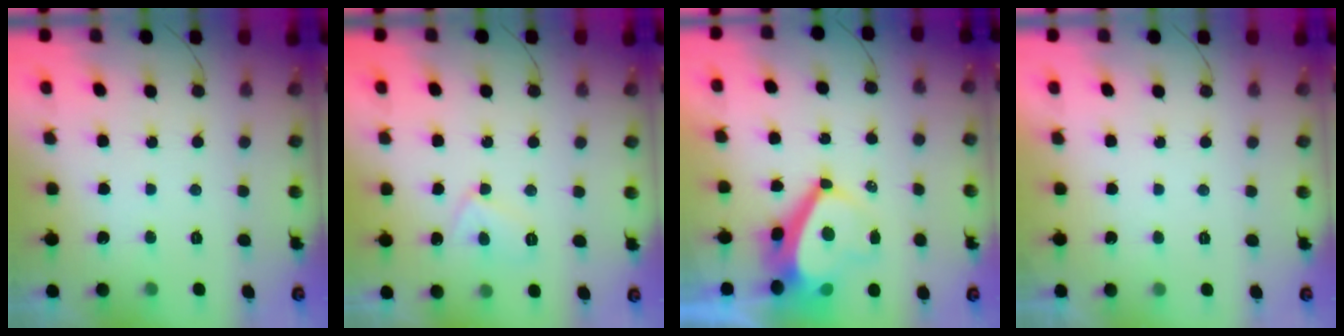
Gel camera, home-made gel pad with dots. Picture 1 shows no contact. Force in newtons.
{"total": 6.5, "press": 6.4, "slide": 0.6}
{"total": 6.7, "press": 6.6, "slide": 0.9}
{"total": 2.3, "press": 2.3, "slide": 0.3}